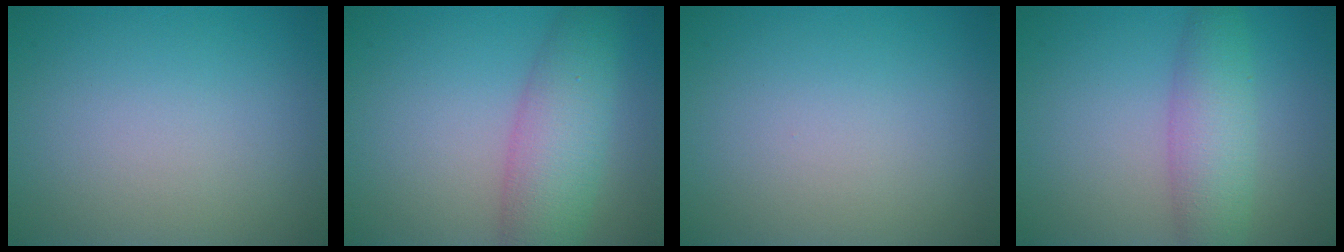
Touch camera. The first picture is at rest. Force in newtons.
{"total": 5.9, "press": 5.9, "slide": 0.1}
{"total": 0.0}
{"total": 4.5, "press": 4.5, "slide": 0.0}